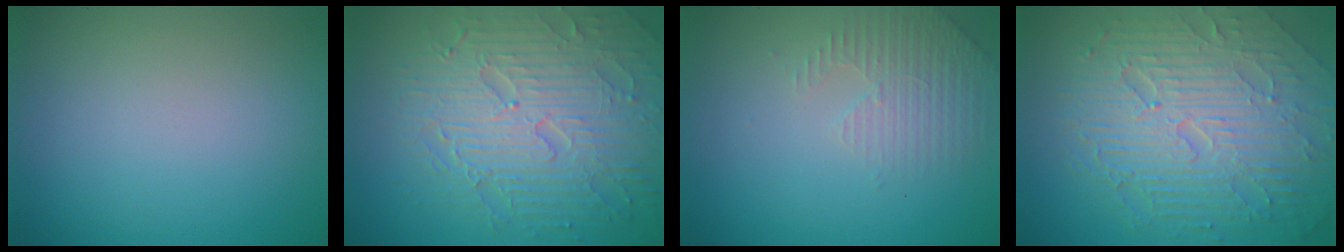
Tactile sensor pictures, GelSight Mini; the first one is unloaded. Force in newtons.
{"total": 8.4, "press": 6.0, "slide": 5.9}
{"total": 2.8, "press": 2.7, "slide": 0.8}
{"total": 9.9, "press": 6.4, "slide": 7.5}